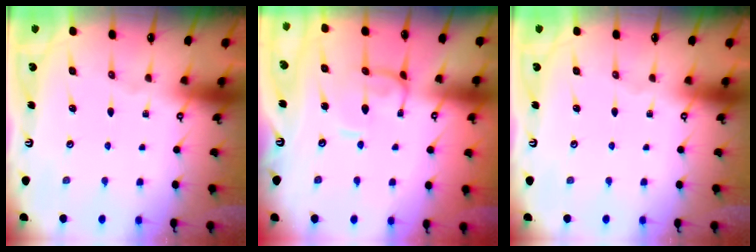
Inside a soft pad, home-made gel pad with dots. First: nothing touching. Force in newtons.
{"total": 0.8, "press": 0.8, "slide": 0.4}
{"total": 0.0}